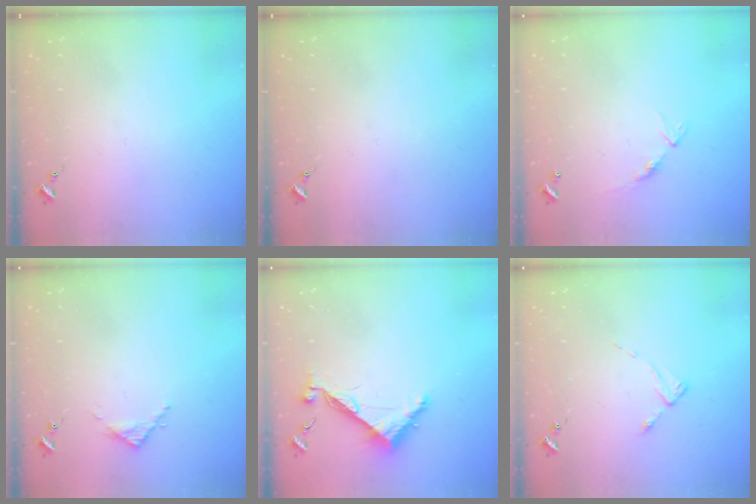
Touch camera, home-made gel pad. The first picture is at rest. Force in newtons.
{"total": 0.0}
{"total": 8.4, "press": 8.4, "slide": 0.6}
{"total": 2.8, "press": 2.8, "slide": 0.4}
{"total": 7.3, "press": 7.3, "slide": 0.6}
{"total": 2.6, "press": 2.6, "slide": 0.3}